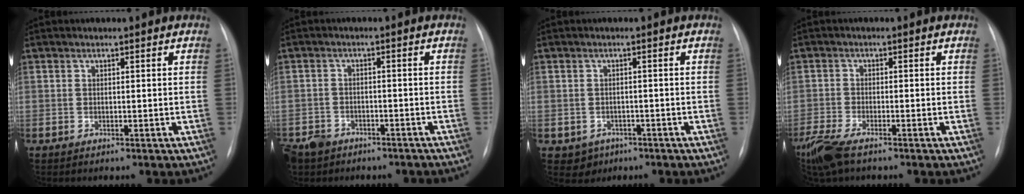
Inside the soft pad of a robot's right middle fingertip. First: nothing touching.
{"total": 7.5, "force": [-5.8, 4.4, 1.8], "torque": [-0.046, 0.005, -0.083]}
{"total": 2.8, "force": [-1.3, 2.5, 0.3], "torque": [-0.003, 0.008, -0.010]}
{"total": 6.5, "force": [-4.8, 1.4, 4.1], "torque": [-0.091, -0.019, -0.092]}